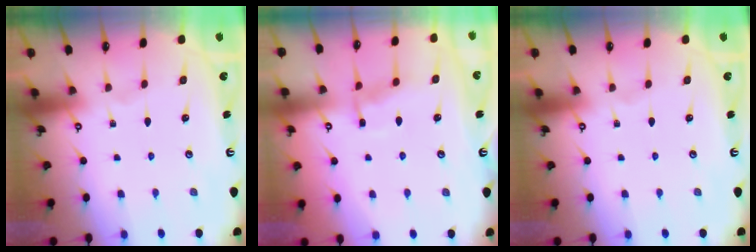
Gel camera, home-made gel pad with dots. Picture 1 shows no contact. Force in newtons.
{"total": 6.8, "press": 6.8, "slide": 0.6}
{"total": 0.0}